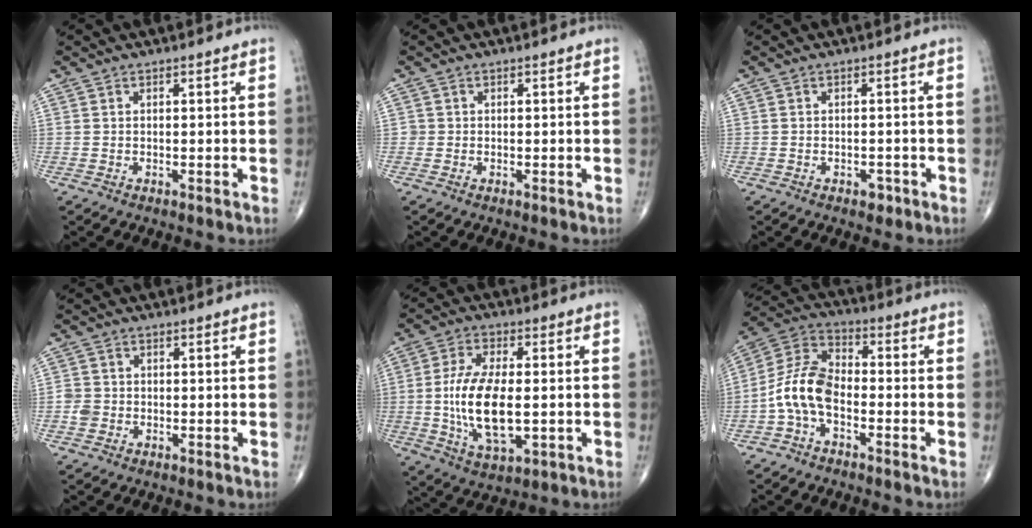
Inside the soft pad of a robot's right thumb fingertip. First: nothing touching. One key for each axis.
{"total": 0.8, "fx": -0.1, "fy": 0.8, "fz": 0.0, "tx": 0.005, "ty": 0.005, "tz": -0.004}
{"total": 1.7, "fx": -1.0, "fy": 1.2, "fz": 0.8, "tx": -0.005, "ty": 0.003, "tz": -0.011}
{"total": 2.3, "fx": -0.6, "fy": 2.1, "fz": 0.7, "tx": -0.006, "ty": 0.006, "tz": -0.014}
{"total": 14.4, "fx": -1.2, "fy": 6.7, "fz": 12.7, "tx": -0.243, "ty": -0.006, "tz": -0.018}
{"total": 9.8, "fx": -3.0, "fy": 5.6, "fz": 7.4, "tx": -0.145, "ty": 0.040, "tz": -0.071}